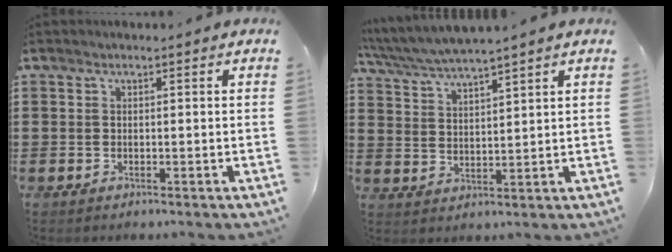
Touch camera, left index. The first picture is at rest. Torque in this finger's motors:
{"motor_torque": [0.71, 0.69, 0.75, 0.15]}